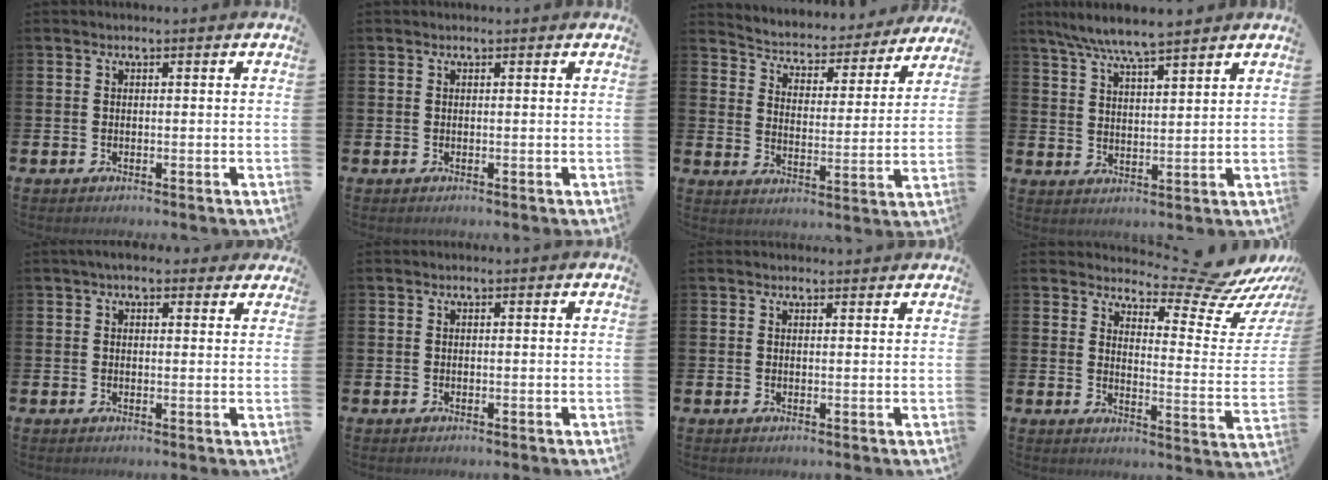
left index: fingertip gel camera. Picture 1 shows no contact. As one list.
[{"total": 0.0}, {"total": 4.3, "force": [4.0, 1.4, 0.6], "torque": [-0.041, -0.035, 0.061]}, {"total": 6.8, "force": [6.4, 0.3, 2.4], "torque": [-0.071, -0.023, 0.115]}, {"total": 3.4, "force": [2.8, 1.4, 1.3], "torque": [-0.024, -0.004, 0.048]}, {"total": 0.0}, {"total": 1.1, "force": [1.1, 0.2, 0.0], "torque": [0.016, -0.007, 0.017]}, {"total": 9.2, "force": [8.4, 2.0, 3.2], "torque": [-0.046, -0.081, 0.140]}]